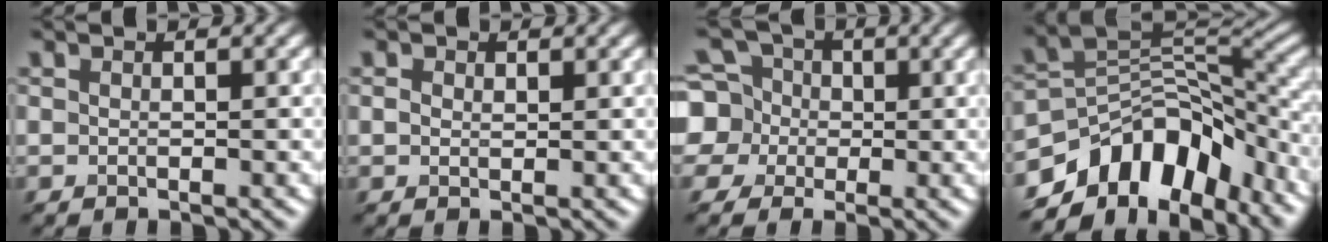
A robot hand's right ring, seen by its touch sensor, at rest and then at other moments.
{"total": 0.8, "force": [0.4, 0.6, 0.4], "torque": [-0.010, -0.002, 0.005]}
{"total": 6.9, "force": [0.9, 6.4, 2.4], "torque": [-0.061, 0.038, -0.018]}
{"total": 10.3, "force": [-5.8, 6.8, 5.3], "torque": [-0.079, 0.015, -0.108]}